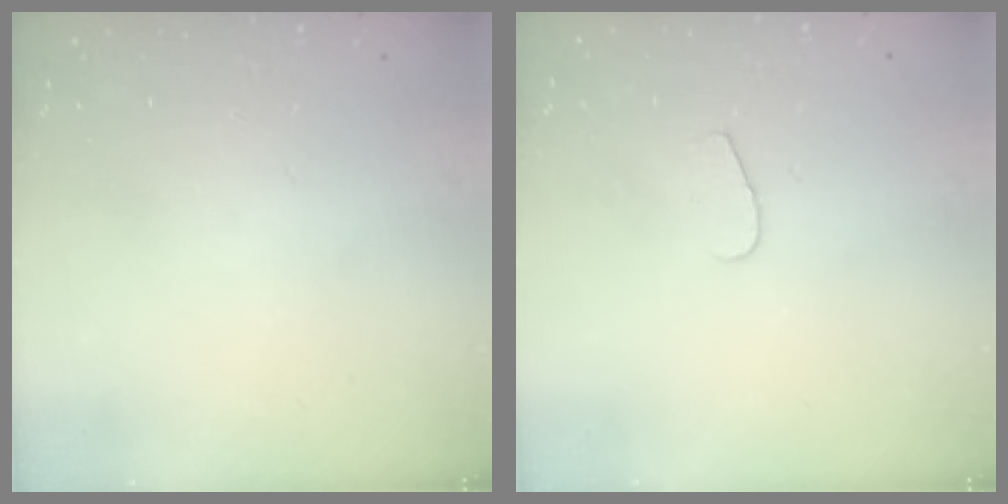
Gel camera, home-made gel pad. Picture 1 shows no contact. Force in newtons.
{"total": 4.6, "press": 4.5, "slide": 0.4}